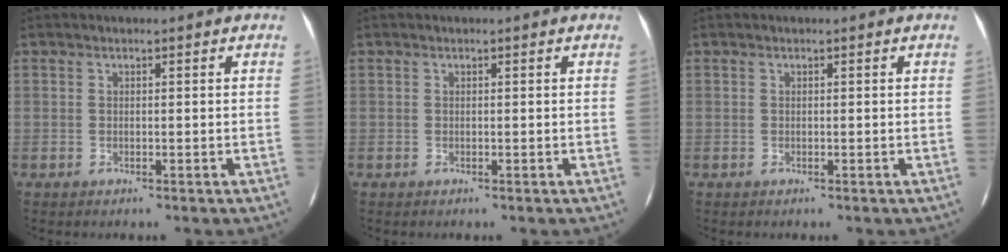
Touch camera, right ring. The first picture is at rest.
{"total": 0.0}
{"total": 0.0}